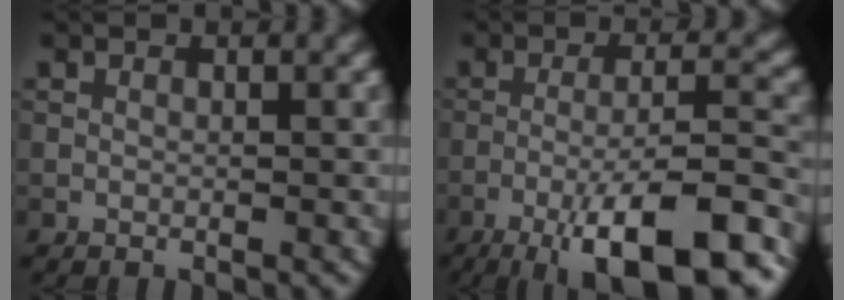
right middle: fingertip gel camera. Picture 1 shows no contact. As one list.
[{"total": 11.7, "force": [-6.6, 2.4, 9.3], "torque": [-0.144, 0.003, -0.105]}]